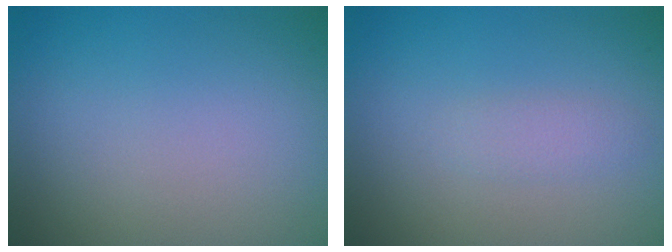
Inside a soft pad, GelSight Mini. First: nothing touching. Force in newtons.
{"total": 1.1, "press": 1.1, "slide": 0.0}